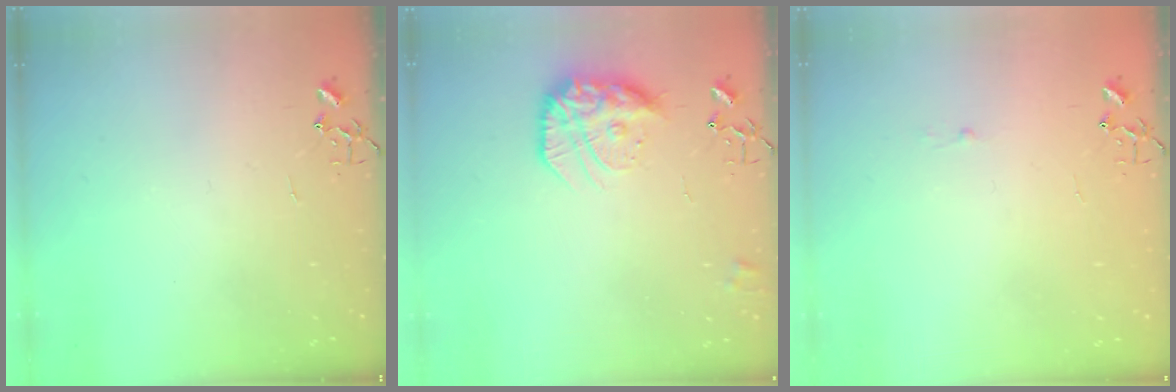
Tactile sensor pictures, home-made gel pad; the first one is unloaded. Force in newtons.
{"total": 16.5, "press": 16.4, "slide": 1.3}
{"total": 1.8, "press": 1.8, "slide": 0.2}